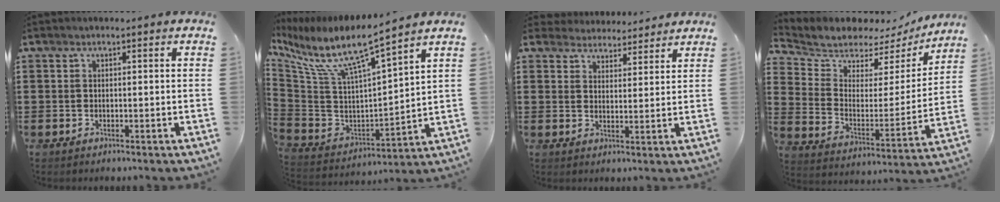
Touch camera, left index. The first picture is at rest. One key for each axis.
{"total": 9.4, "fx": 6.6, "fy": 1.1, "fz": 6.5, "tx": -0.153, "ty": -0.054, "tz": 0.106}
{"total": 3.8, "fx": 3.7, "fy": 1.0, "fz": -0.2, "tx": -0.012, "ty": -0.013, "tz": 0.067}
{"total": 6.0, "fx": 5.6, "fy": 1.9, "fz": 0.4, "tx": -0.049, "ty": -0.047, "tz": 0.095}